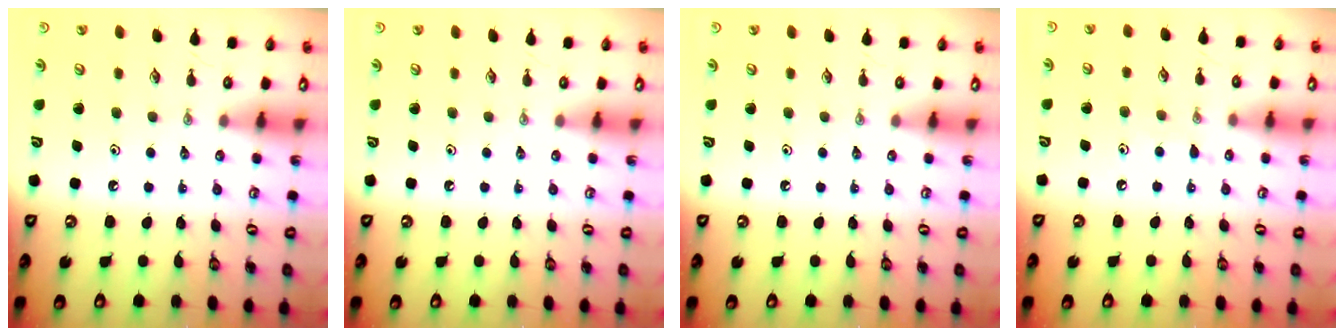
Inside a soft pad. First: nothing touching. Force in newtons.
{"total": 0.0}
{"total": 0.0}
{"total": 6.4, "press": 6.3, "slide": 0.7}